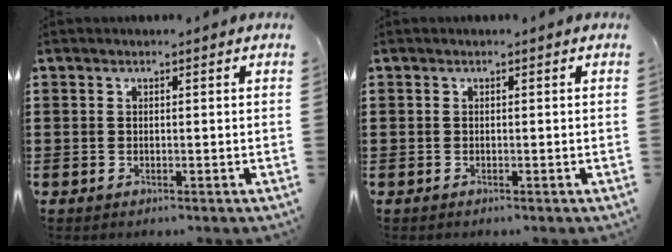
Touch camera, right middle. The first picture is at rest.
{"total": 0.0}